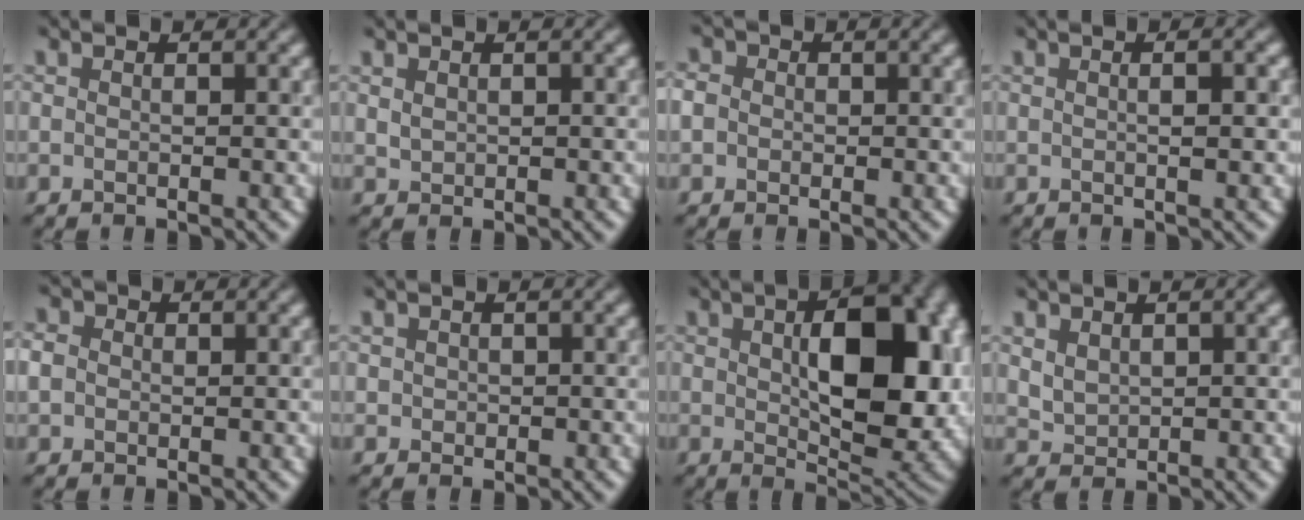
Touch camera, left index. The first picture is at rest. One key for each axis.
{"total": 0.9, "fx": 0.4, "fy": 0.6, "fz": 0.5, "tx": -0.014, "ty": 0.000, "tz": 0.012}
{"total": 2.8, "fx": 0.5, "fy": 2.5, "fz": 1.2, "tx": -0.005, "ty": 0.014, "tz": -0.020}
{"total": 2.1, "fx": 0.2, "fy": 0.5, "fz": 2.0, "tx": -0.024, "ty": 0.001, "tz": 0.000}
{"total": 2.1, "fx": 0.4, "fy": 1.9, "fz": 0.9, "tx": -0.019, "ty": 0.008, "tz": -0.006}
{"total": 0.7, "fx": 0.2, "fy": 0.6, "fz": 0.1, "tx": 0.000, "ty": -0.002, "tz": 0.004}
{"total": 12.5, "fx": 1.3, "fy": 6.4, "fz": 10.6, "tx": -0.139, "ty": -0.007, "tz": 0.034}
{"total": 1.7, "fx": 0.9, "fy": 1.2, "fz": 0.9, "tx": -0.021, "ty": -0.004, "tz": 0.025}